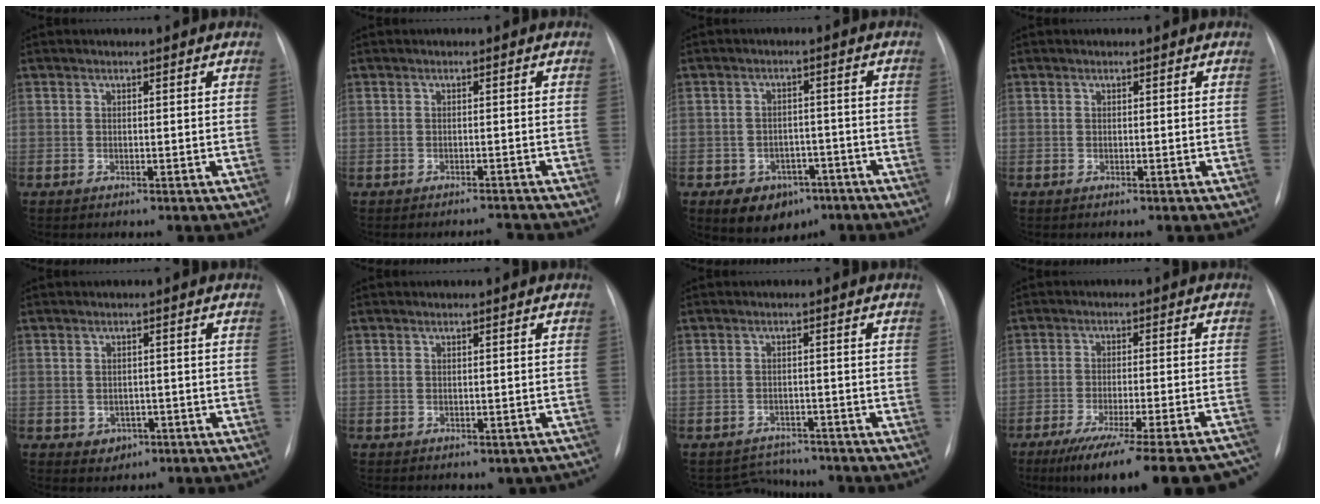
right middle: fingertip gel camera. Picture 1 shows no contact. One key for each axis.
{"total": 1.6, "fx": -1.5, "fy": -0.5, "fz": -0.2, "tx": 0.003, "ty": -0.006, "tz": -0.017}
{"total": 7.2, "fx": -4.2, "fy": 5.2, "fz": 2.9, "tx": -0.041, "ty": 0.012, "tz": -0.052}
{"total": 0.0}
{"total": 2.6, "fx": -1.0, "fy": 2.2, "fz": 1.0, "tx": -0.009, "ty": 0.005, "tz": -0.004}
{"total": 2.5, "fx": -1.7, "fy": 1.7, "fz": 0.8, "tx": -0.004, "ty": 0.012, "tz": -0.011}
{"total": 4.2, "fx": -3.9, "fy": 1.2, "fz": -0.9, "tx": 0.010, "ty": 0.015, "tz": -0.056}
{"total": 23.3, "fx": -19.7, "fy": 2.5, "fz": 12.3, "tx": -0.115, "ty": -0.018, "tz": -0.261}